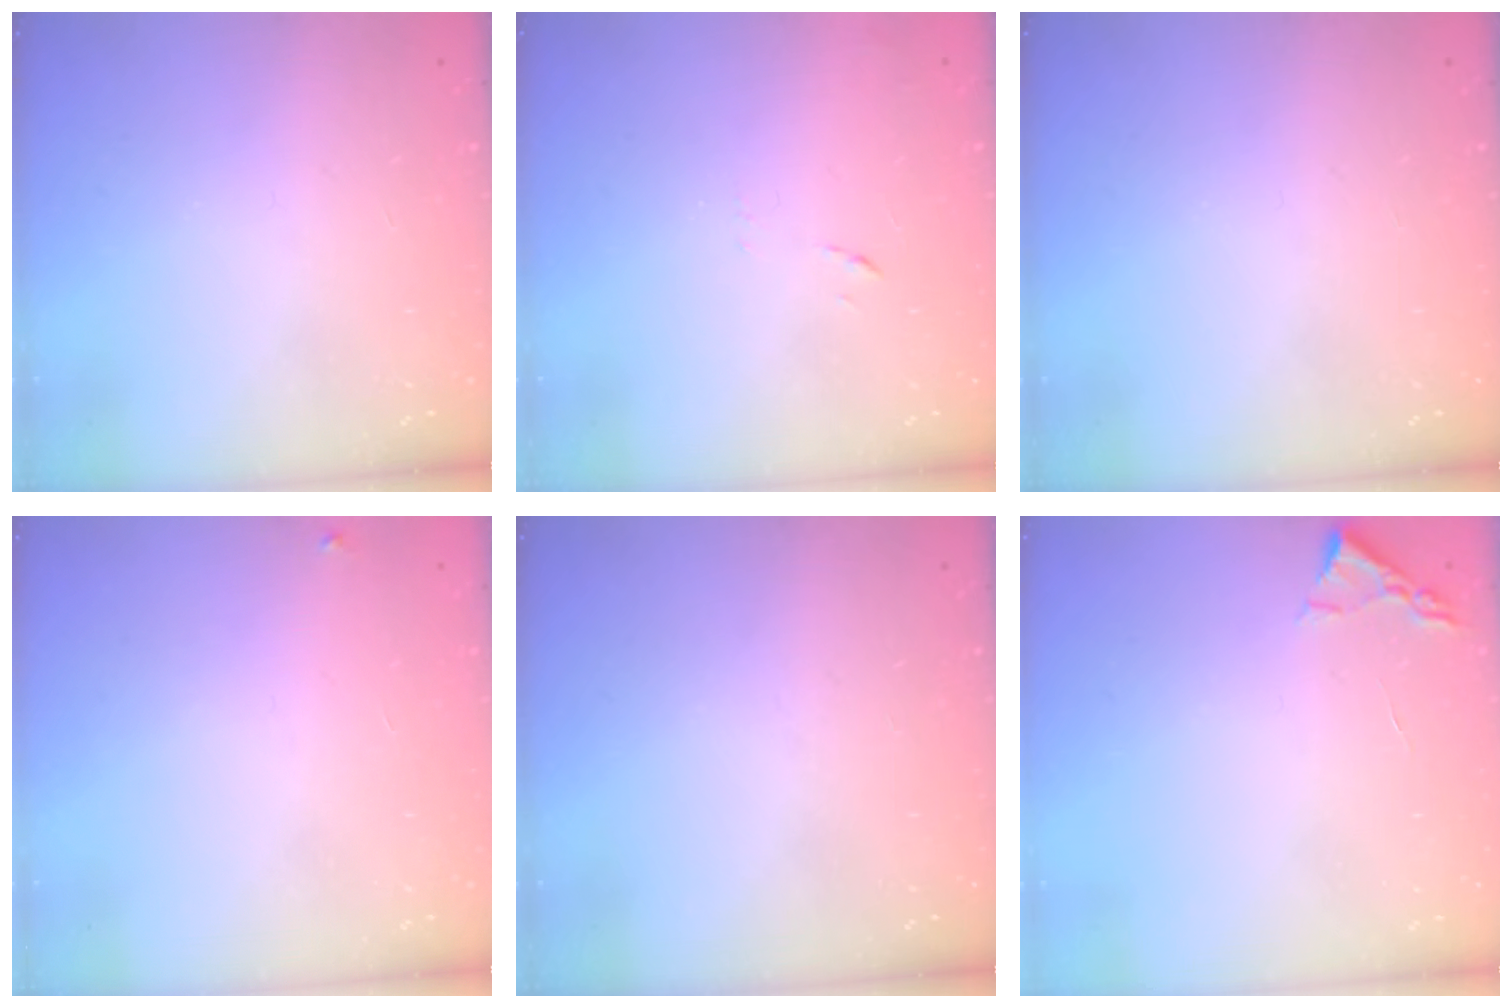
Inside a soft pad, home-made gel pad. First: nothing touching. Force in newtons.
{"total": 7.2, "press": 7.2, "slide": 0.6}
{"total": 0.0}
{"total": 2.7, "press": 2.7, "slide": 0.2}
{"total": 0.0}
{"total": 2.2, "press": 2.2, "slide": 0.3}